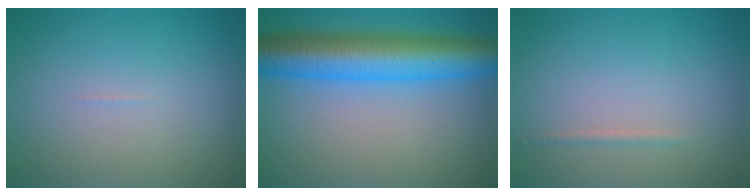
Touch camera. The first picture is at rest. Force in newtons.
{"total": 9.4, "press": 9.4, "slide": 0.1}
{"total": 0.6, "press": 0.6, "slide": 0.0}